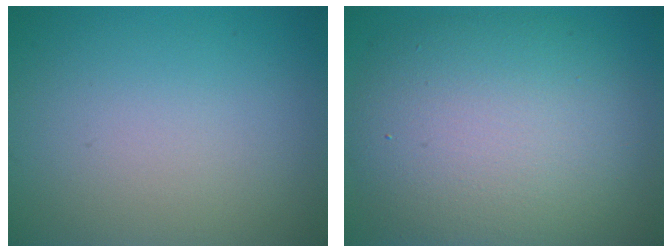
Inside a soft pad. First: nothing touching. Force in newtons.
{"total": 10.3, "press": 10.3, "slide": 0.4}